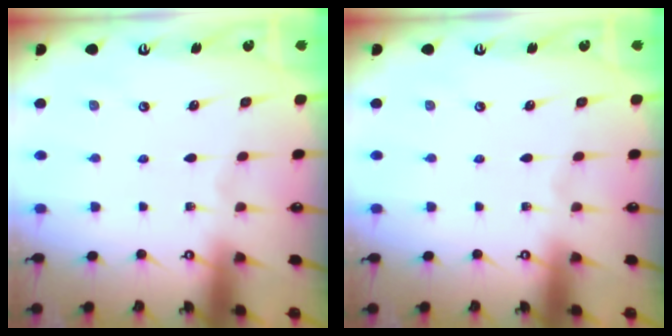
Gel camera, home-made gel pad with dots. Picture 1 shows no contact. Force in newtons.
{"total": 0.0}